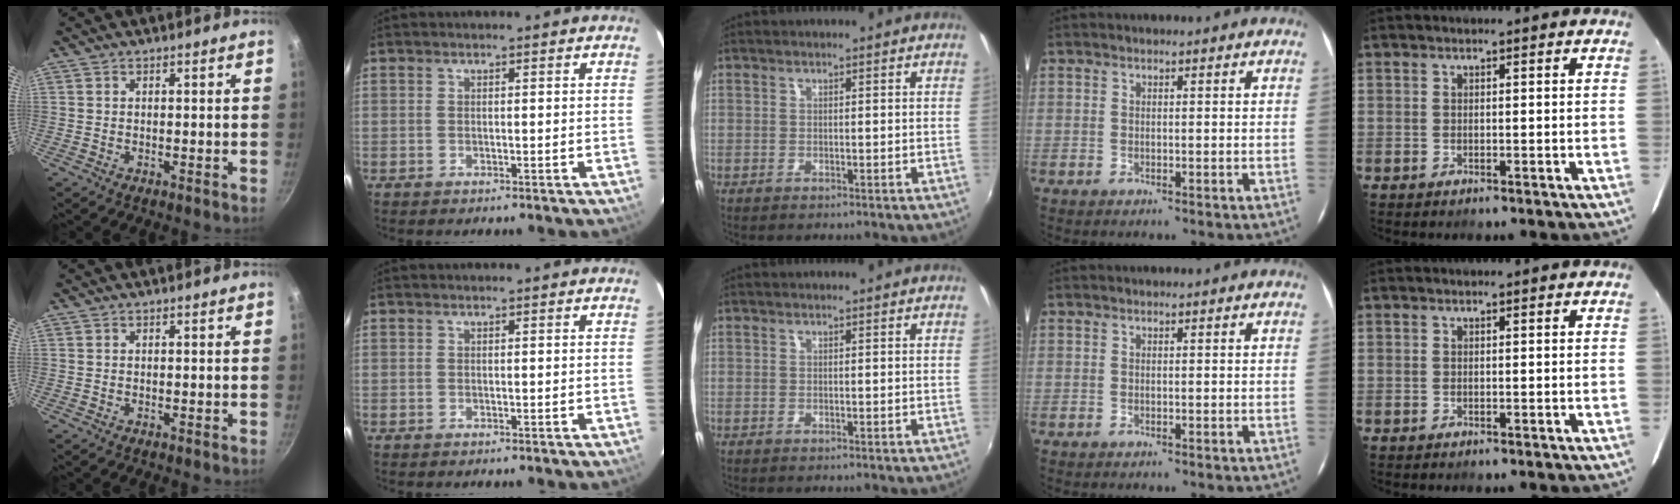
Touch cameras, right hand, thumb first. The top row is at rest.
{}